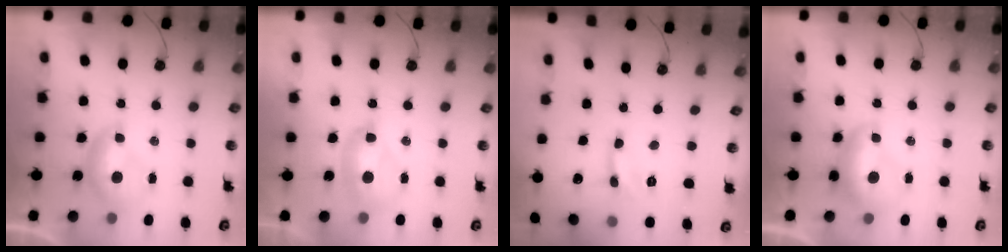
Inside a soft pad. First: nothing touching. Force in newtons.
{"total": 3.5, "press": 3.5, "slide": 0.0}
{"total": 0.7, "press": 0.6, "slide": 0.3}
{"total": 1.6, "press": 1.6, "slide": 0.4}